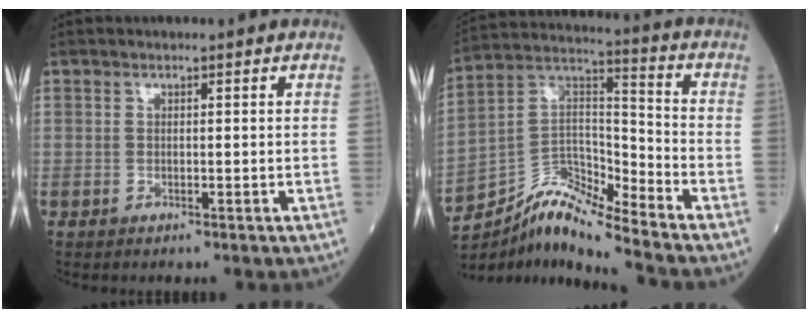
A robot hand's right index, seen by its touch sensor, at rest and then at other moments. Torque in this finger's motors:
{"motor_torque": [-0.45, -0.36, 0.08, 0.00]}